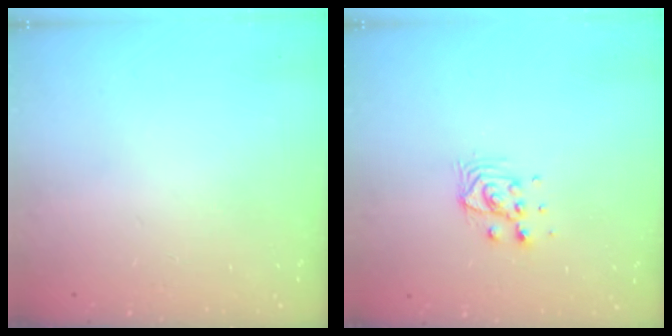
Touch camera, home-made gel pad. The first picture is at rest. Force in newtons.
{"total": 7.6, "press": 7.6, "slide": 0.3}